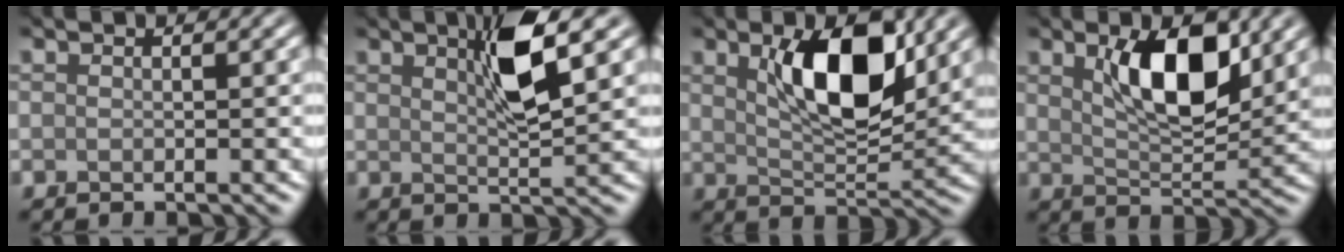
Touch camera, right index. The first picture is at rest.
{"total": 5.1, "force": [2.2, 1.0, 4.5], "torque": [-0.076, 0.003, 0.032]}
{"total": 7.7, "force": [2.8, 3.2, 6.4], "torque": [-0.107, 0.000, 0.047]}
{"total": 6.9, "force": [2.7, 2.9, 5.7], "torque": [-0.097, -0.001, 0.045]}